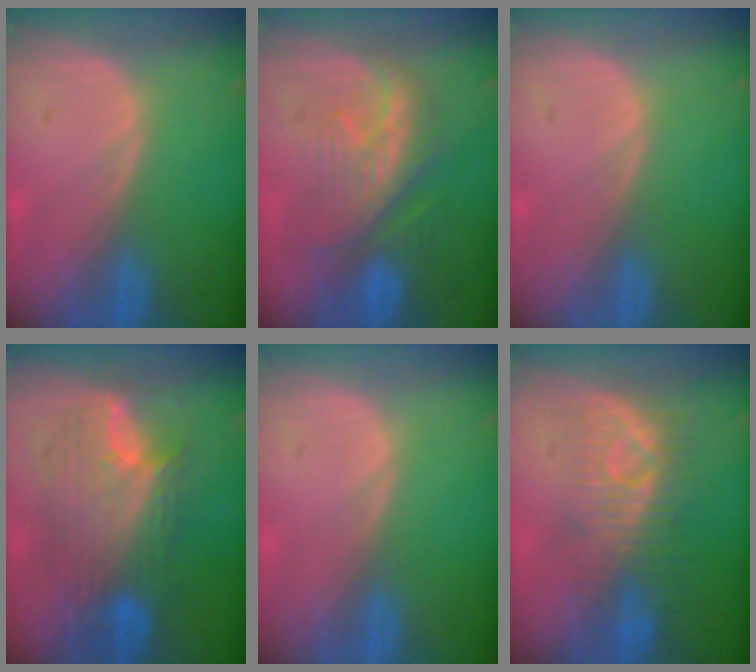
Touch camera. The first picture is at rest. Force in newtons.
{"total": 8.5, "press": 8.2, "slide": 2.3}
{"total": 0.0}
{"total": 9.8, "press": 9.8, "slide": 0.6}
{"total": 0.0}
{"total": 8.0, "press": 7.9, "slide": 1.7}